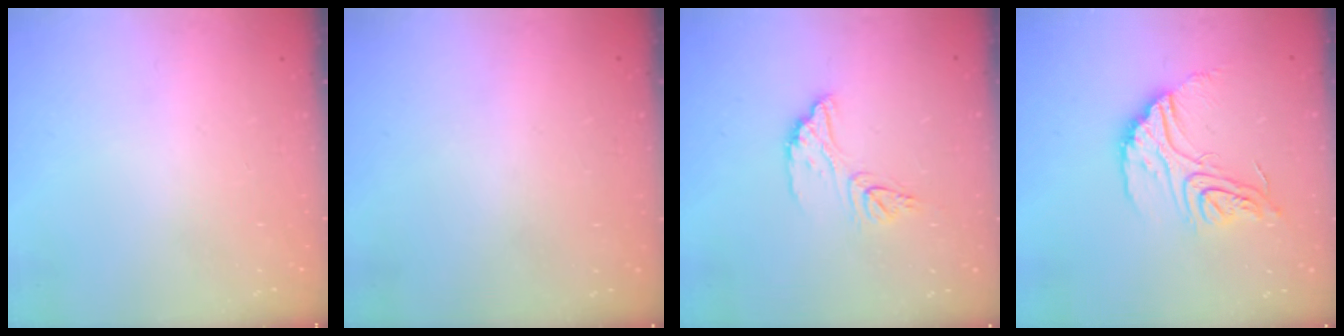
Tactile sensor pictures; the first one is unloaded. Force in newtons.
{"total": 3.6, "press": 3.6, "slide": 0.2}
{"total": 11.2, "press": 11.2, "slide": 0.9}
{"total": 16.5, "press": 16.5, "slide": 1.6}